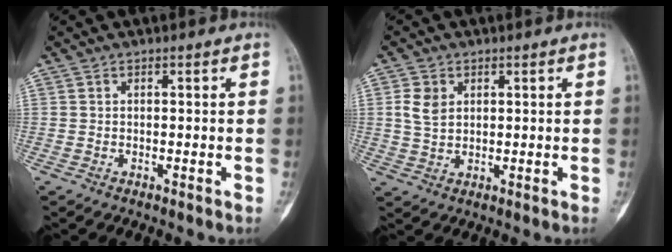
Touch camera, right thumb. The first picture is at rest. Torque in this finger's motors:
{"motor_torque": [0.01, -0.40, 0.49, 0.09, 0.15]}